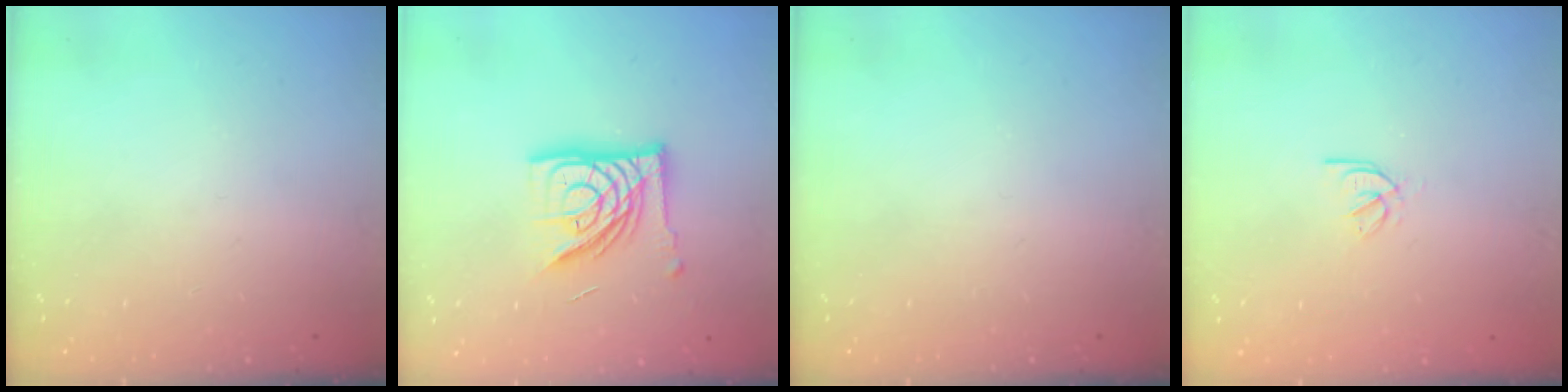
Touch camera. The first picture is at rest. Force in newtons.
{"total": 14.7, "press": 14.6, "slide": 1.7}
{"total": 0.0}
{"total": 2.5, "press": 2.4, "slide": 0.5}